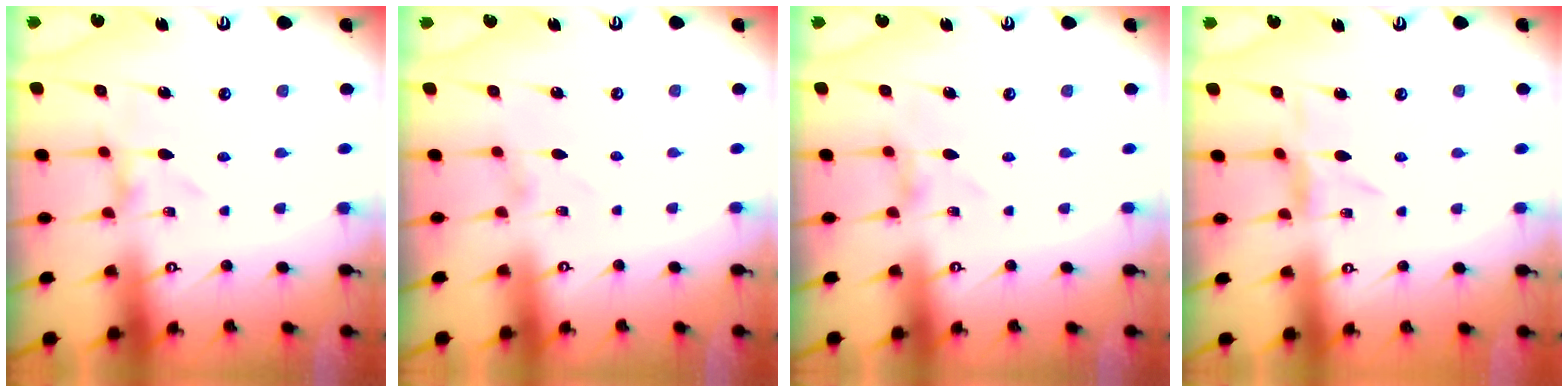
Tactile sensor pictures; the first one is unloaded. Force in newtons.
{"total": 1.4, "press": 1.4, "slide": 0.1}
{"total": 1.6, "press": 1.6, "slide": 0.2}
{"total": 0.7, "press": 0.7, "slide": 0.2}